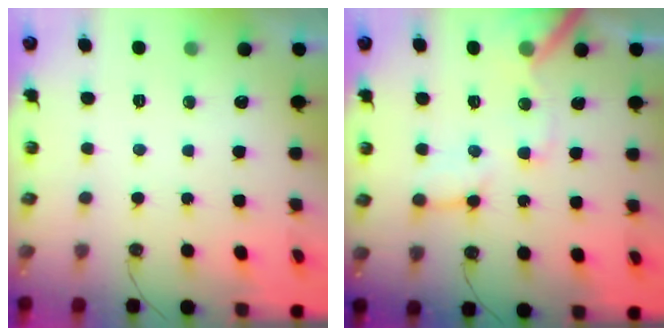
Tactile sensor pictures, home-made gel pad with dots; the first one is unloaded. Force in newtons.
{"total": 11.5, "press": 11.3, "slide": 1.5}